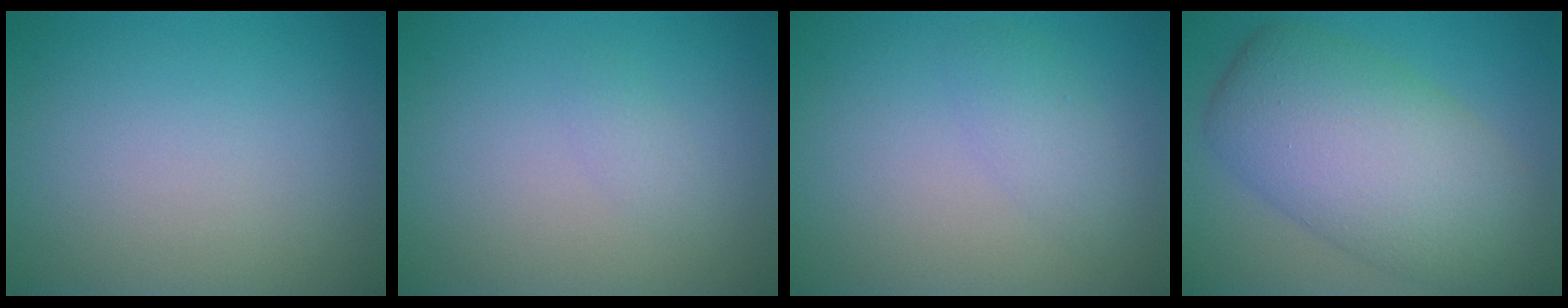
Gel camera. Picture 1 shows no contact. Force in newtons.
{"total": 0.9, "press": 0.9, "slide": 0.1}
{"total": 1.9, "press": 1.9, "slide": 0.1}
{"total": 10.0, "press": 10.0, "slide": 0.4}